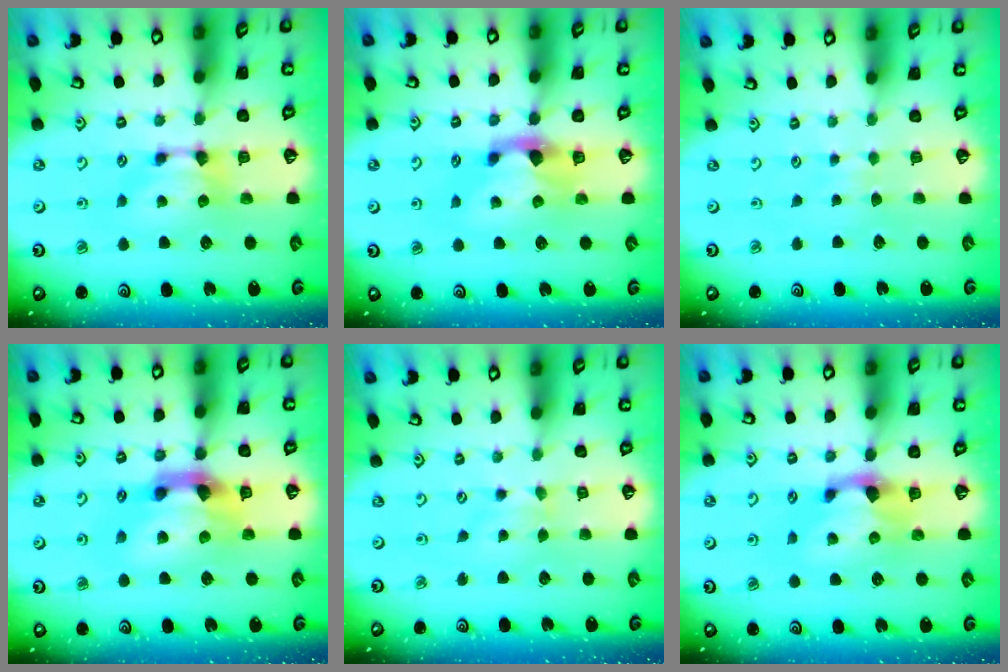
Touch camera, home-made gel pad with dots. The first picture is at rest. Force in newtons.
{"total": 2.0, "press": 1.6, "slide": 1.2}
{"total": 3.5, "press": 3.5, "slide": 0.2}
{"total": 5.3, "press": 5.0, "slide": 1.8}
{"total": 0.6, "press": 0.4, "slide": 0.4}
{"total": 1.7, "press": 1.3, "slide": 1.1}